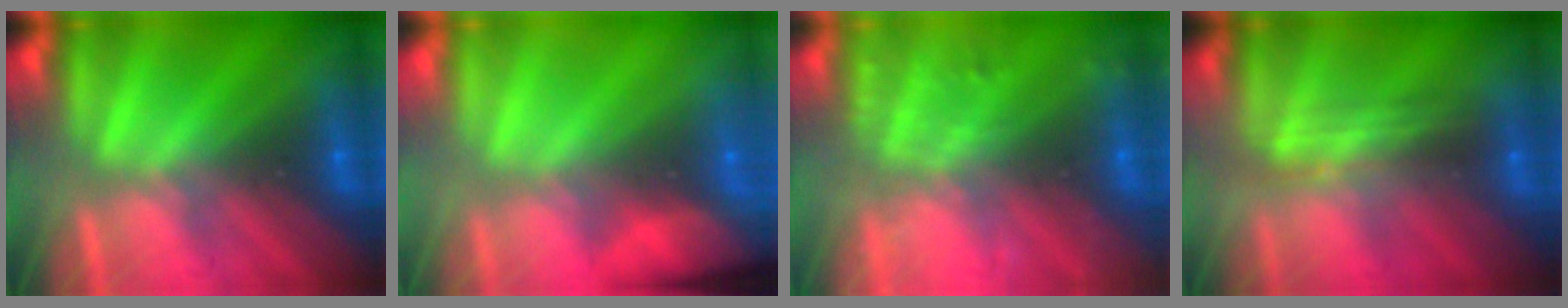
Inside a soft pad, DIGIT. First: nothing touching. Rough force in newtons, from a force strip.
{"total": 8.8}
{"total": 9.5}
{"total": 2.4}